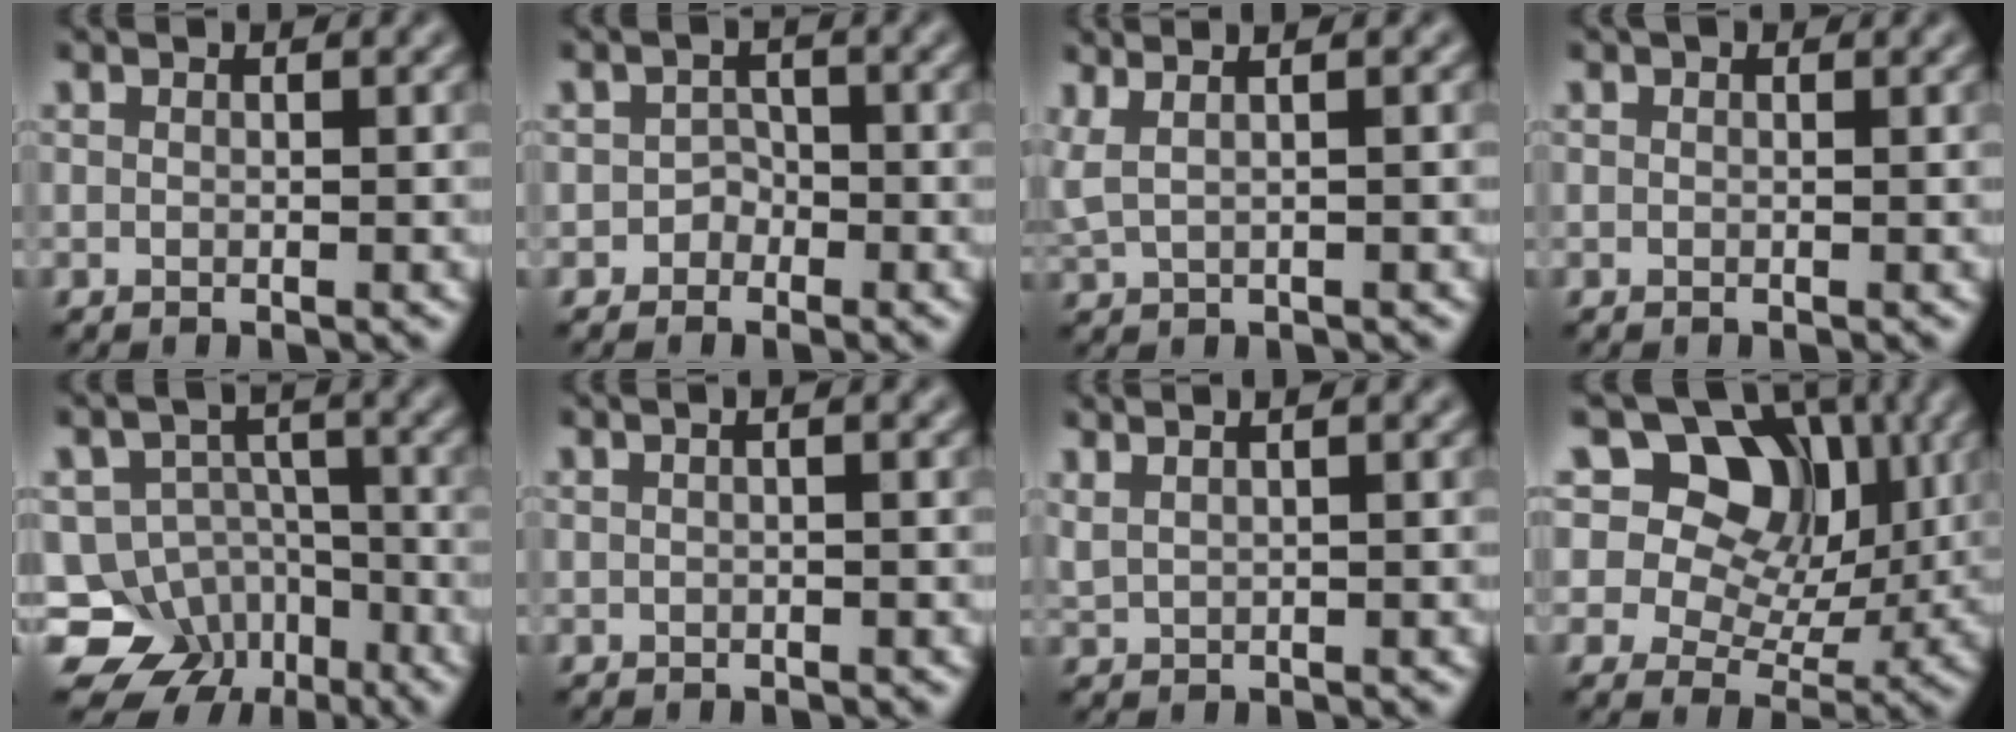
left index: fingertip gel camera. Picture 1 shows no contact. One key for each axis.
{"total": 1.3, "fx": -0.8, "fy": 1.0, "fz": 0.1, "tx": 0.002, "ty": 0.005, "tz": -0.012}
{"total": 3.1, "fx": 1.8, "fy": 1.2, "fz": 2.2, "tx": -0.039, "ty": 0.018, "tz": 0.017}
{"total": 0.8, "fx": 0.6, "fy": 0.4, "fz": 0.3, "tx": -0.011, "ty": -0.003, "tz": 0.002}
{"total": 10.5, "fx": -7.0, "fy": 7.4, "fz": 2.5, "tx": -0.038, "ty": 0.007, "tz": -0.107}
{"total": 1.5, "fx": 0.3, "fy": 0.7, "fz": 1.3, "tx": -0.011, "ty": -0.001, "tz": -0.006}
{"total": 3.5, "fx": 2.3, "fy": 1.5, "fz": 2.1, "tx": -0.025, "ty": 0.016, "tz": 0.025}
{"total": 11.4, "fx": 5.1, "fy": 7.9, "fz": 6.4, "tx": -0.095, "ty": 0.025, "tz": 0.058}